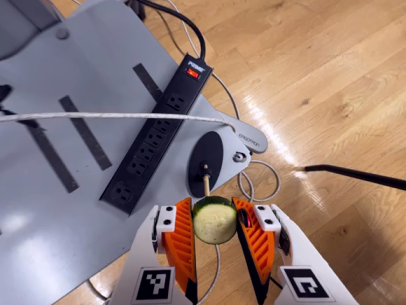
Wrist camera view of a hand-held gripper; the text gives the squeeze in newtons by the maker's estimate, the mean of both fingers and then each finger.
{"total": 7.9, "left": 7.6, "right": 8.1}